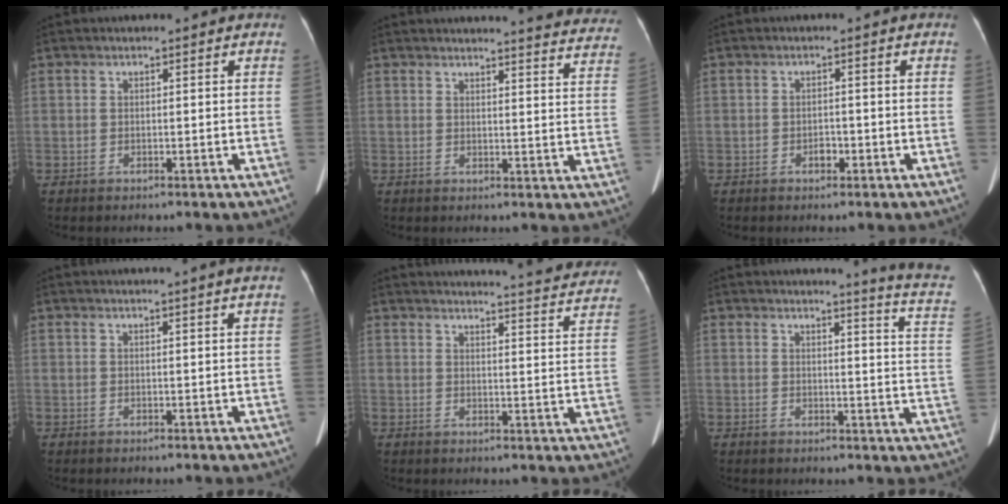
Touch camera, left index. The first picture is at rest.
{"total": 16.7, "force": [16.2, 1.4, 3.6], "torque": [-0.021, -0.086, 0.154]}
{"total": 1.5, "force": [-0.8, 0.9, 0.9], "torque": [-0.012, 0.003, -0.010]}
{"total": 4.1, "force": [3.5, -1.1, 1.8], "torque": [-0.023, 0.007, 0.036]}
{"total": 20.9, "force": [20.1, 1.4, 5.6], "torque": [-0.064, -0.074, 0.218]}
{"total": 9.9, "force": [8.9, -1.8, 3.9], "torque": [-0.051, -0.079, 0.078]}